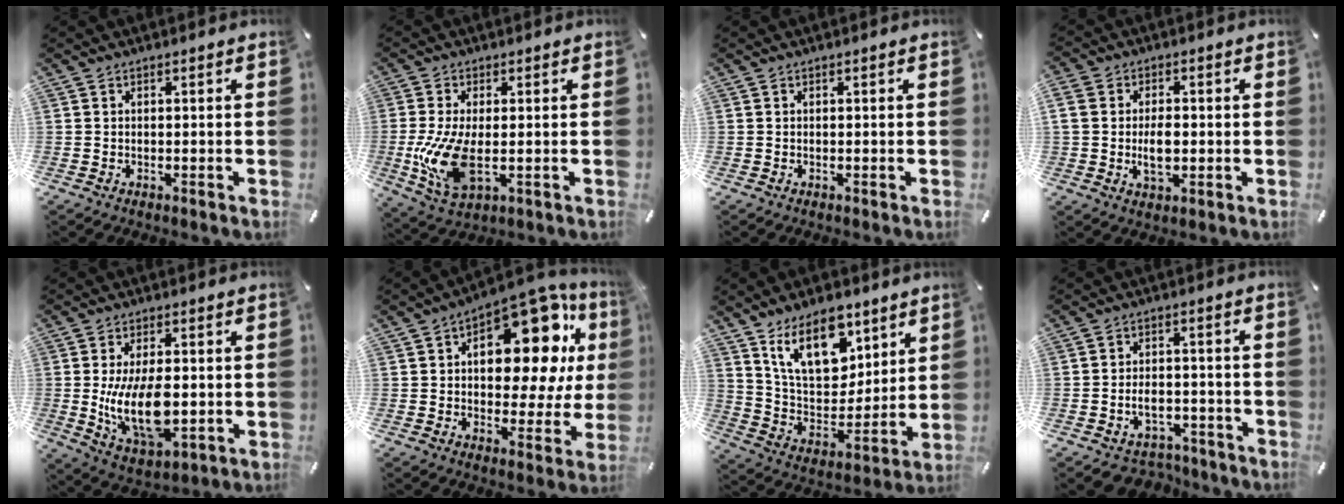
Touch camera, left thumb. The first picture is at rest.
{"total": 12.0, "force": [-1.0, 5.6, 10.6], "torque": [-0.246, -0.027, -0.015]}
{"total": 0.0}
{"total": 6.6, "force": [-0.4, 4.7, 4.6], "torque": [-0.082, -0.007, -0.013]}
{"total": 14.8, "force": [-0.9, 7.6, 12.7], "torque": [-0.245, -0.023, -0.015]}
{"total": 21.1, "force": [7.9, 11.3, 16.0], "torque": [-0.197, -0.066, 0.121]}
{"total": 17.0, "force": [10.4, 9.8, 9.2], "torque": [-0.157, -0.049, 0.190]}
{"total": 6.3, "force": [-2.8, 4.5, 3.3], "torque": [-0.060, 0.024, -0.048]}